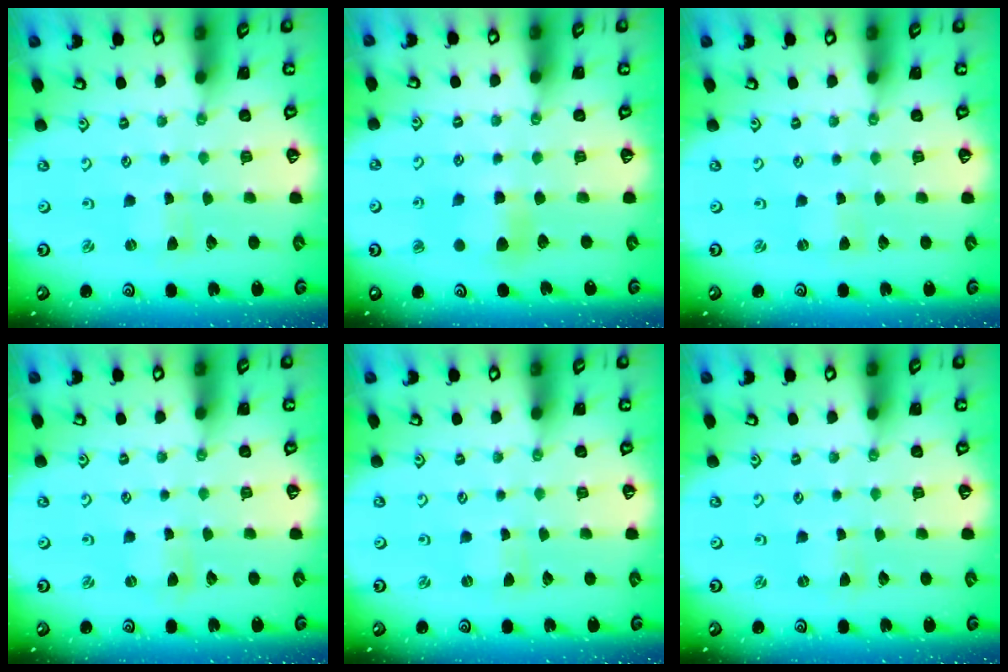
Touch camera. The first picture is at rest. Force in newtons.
{"total": 7.3, "press": 7.3, "slide": 0.6}
{"total": 0.8, "press": 0.7, "slide": 0.2}
{"total": 0.8, "press": 0.8, "slide": 0.1}
{"total": 0.0}
{"total": 0.0}